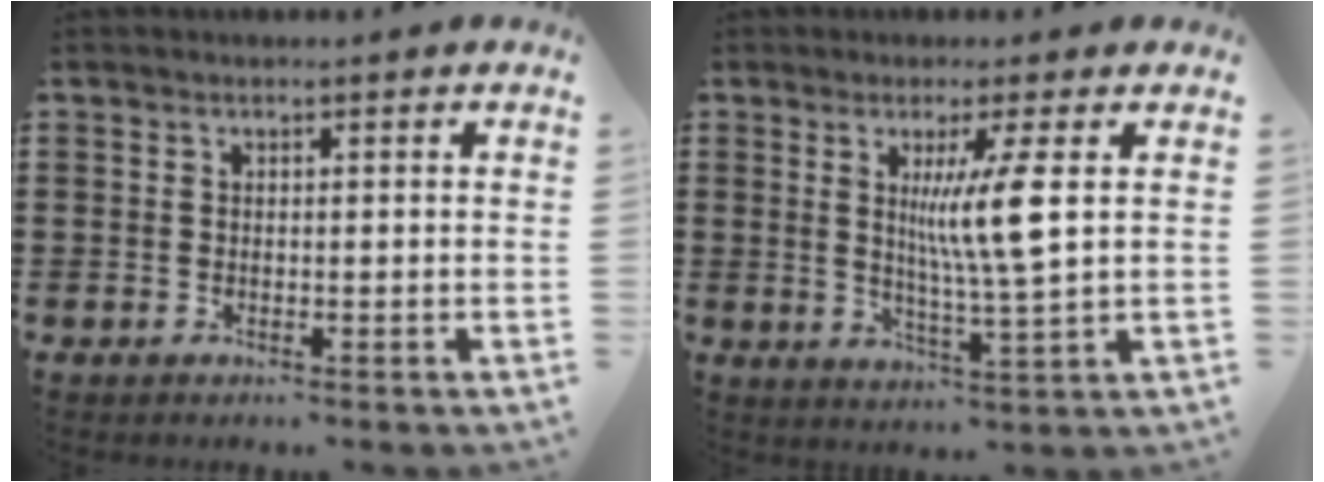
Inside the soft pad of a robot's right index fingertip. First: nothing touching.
{"total": 8.0, "force": [1.9, -0.1, 7.8], "torque": [-0.141, -0.010, 0.023]}